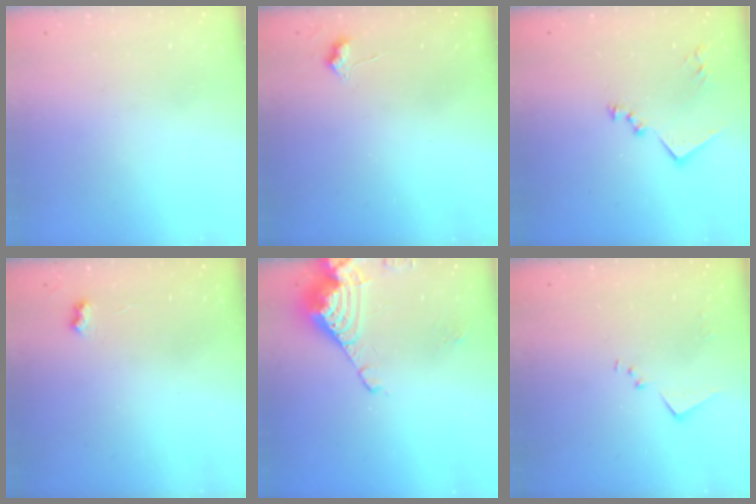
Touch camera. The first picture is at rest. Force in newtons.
{"total": 6.5, "press": 6.4, "slide": 0.9}
{"total": 10.4, "press": 10.4, "slide": 0.3}
{"total": 3.3, "press": 3.3, "slide": 0.6}
{"total": 11.6, "press": 11.5, "slide": 1.3}
{"total": 7.4, "press": 7.4, "slide": 0.4}